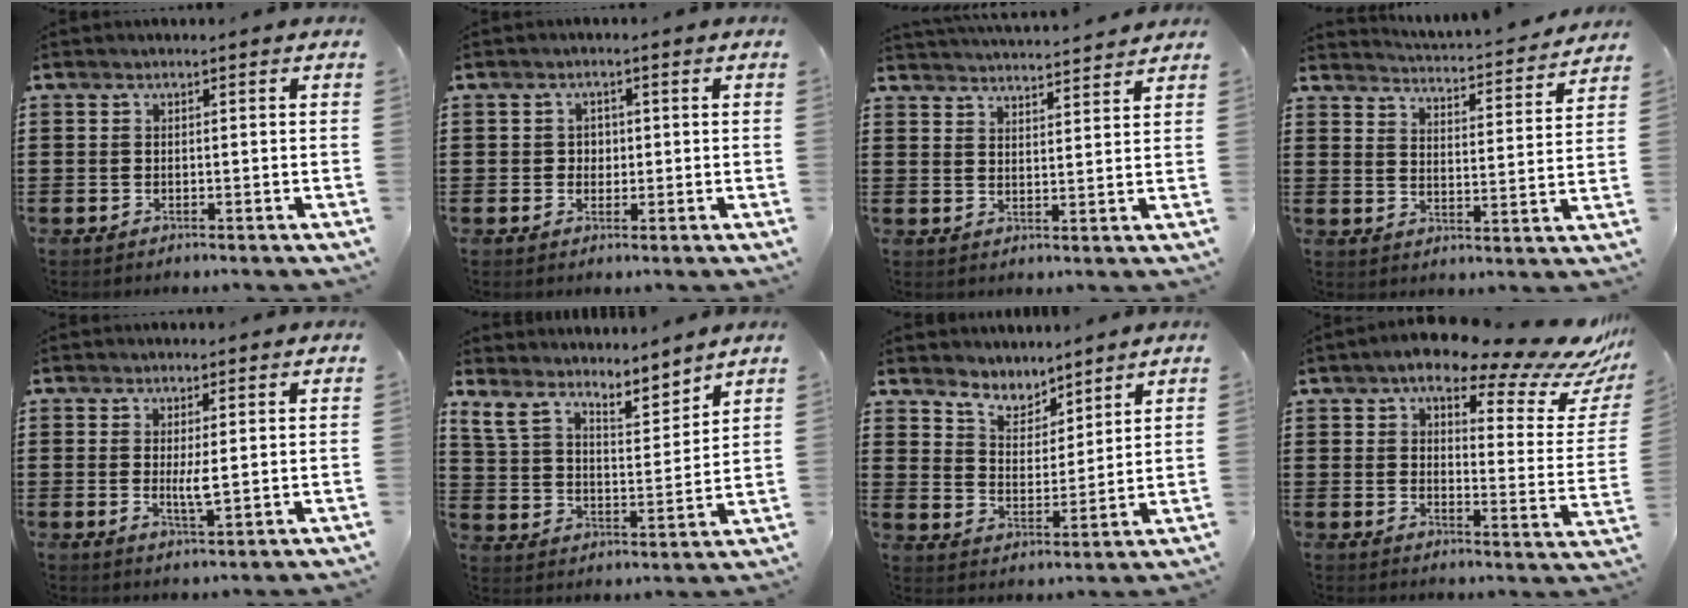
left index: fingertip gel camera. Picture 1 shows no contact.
{"total": 1.7, "force": [0.1, 1.6, 0.5], "torque": [-0.009, 0.005, -0.002]}
{"total": 3.4, "force": [3.3, -0.5, -0.1], "torque": [-0.009, -0.024, 0.058]}
{"total": 3.4, "force": [3.4, -0.4, 0.2], "torque": [-0.019, -0.038, 0.050]}
{"total": 3.2, "force": [0.4, 0.5, 3.1], "torque": [-0.052, -0.006, 0.005]}
{"total": 6.2, "force": [5.7, 1.2, 2.1], "torque": [-0.067, -0.041, 0.097]}
{"total": 5.2, "force": [4.8, 2.0, 0.4], "torque": [-0.036, -0.021, 0.086]}
{"total": 11.7, "force": [9.1, 3.1, 6.7], "torque": [-0.117, -0.052, 0.149]}